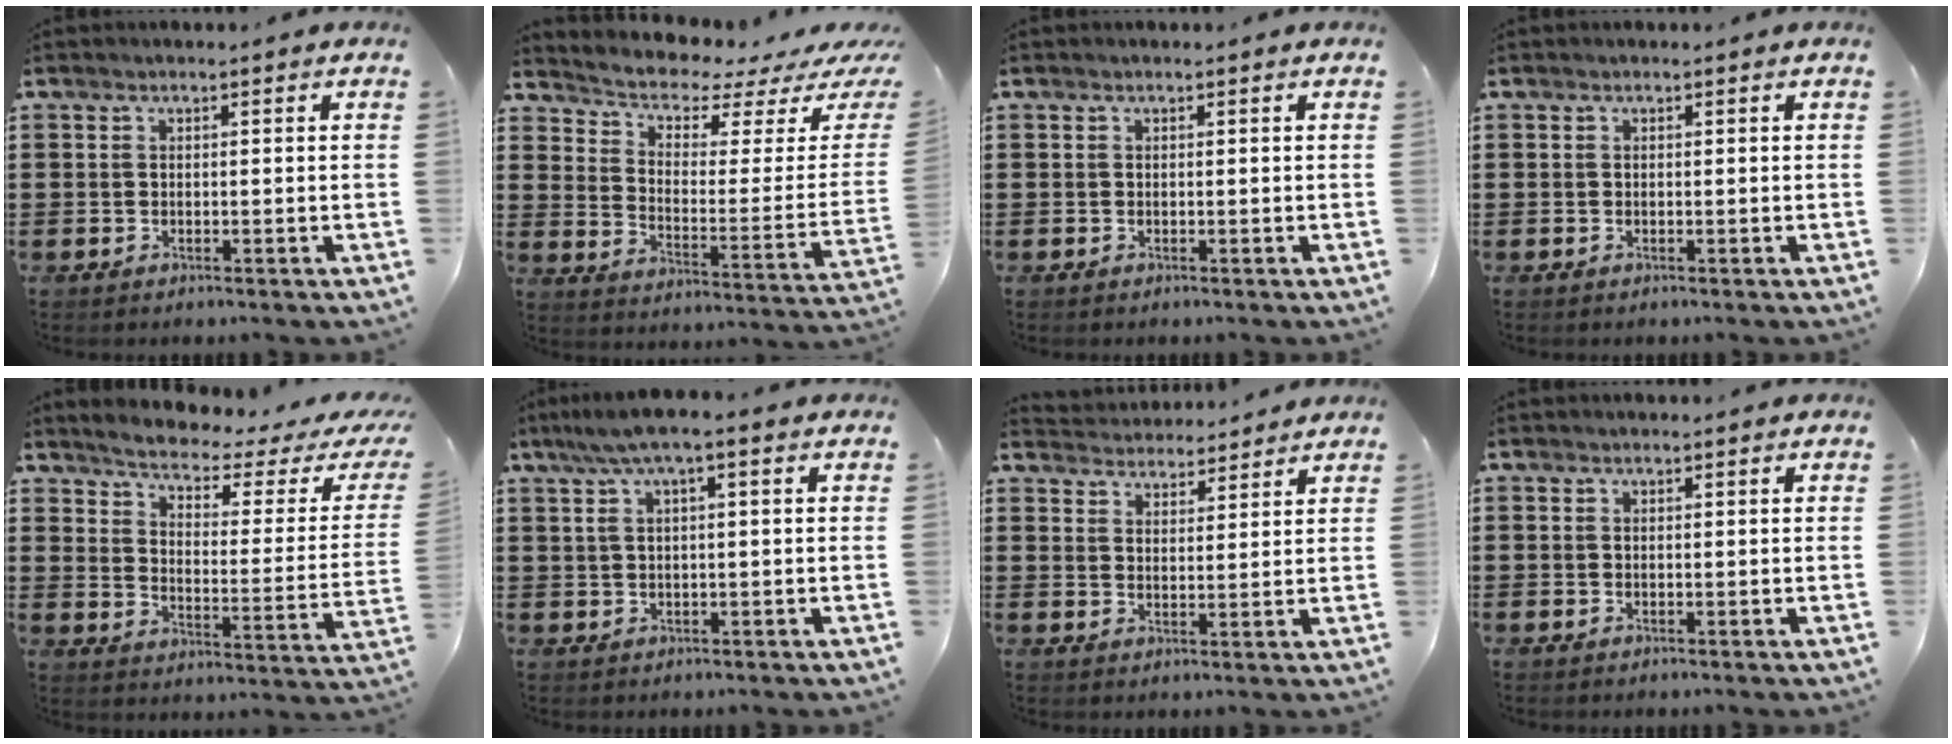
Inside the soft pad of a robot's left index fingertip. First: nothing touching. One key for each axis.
{"total": 4.0, "fx": 3.5, "fy": 1.0, "fz": 1.9, "tx": -0.058, "ty": -0.033, "tz": 0.054}
{"total": 0.0}
{"total": 0.0}
{"total": 2.9, "fx": 2.3, "fy": 0.0, "fz": 1.8, "tx": -0.054, "ty": -0.025, "tz": 0.027}
{"total": 3.6, "fx": 1.0, "fy": 0.4, "fz": 3.4, "tx": -0.073, "ty": 0.001, "tz": 0.012}
{"total": 3.6, "fx": 3.6, "fy": 0.3, "fz": -0.3, "tx": -0.007, "ty": -0.015, "tz": 0.066}
{"total": 0.0}